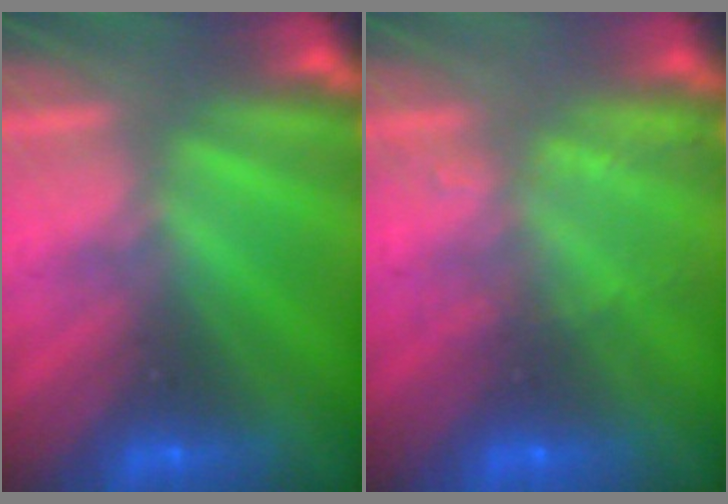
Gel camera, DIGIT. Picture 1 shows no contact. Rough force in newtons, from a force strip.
{"total": 2.2}